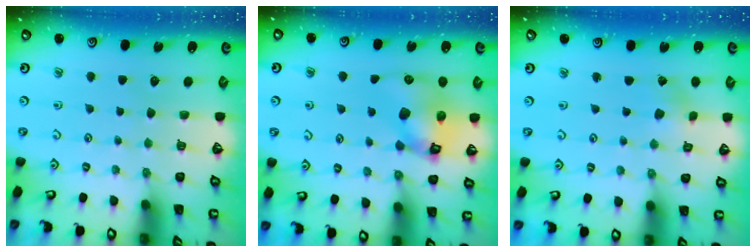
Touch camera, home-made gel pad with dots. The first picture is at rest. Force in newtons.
{"total": 11.7, "press": 11.6, "slide": 1.6}
{"total": 2.1, "press": 2.1, "slide": 0.2}